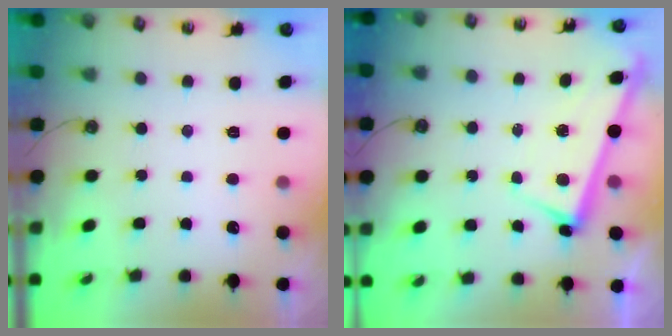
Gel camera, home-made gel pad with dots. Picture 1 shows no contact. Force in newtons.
{"total": 2.8, "press": 2.8, "slide": 0.4}